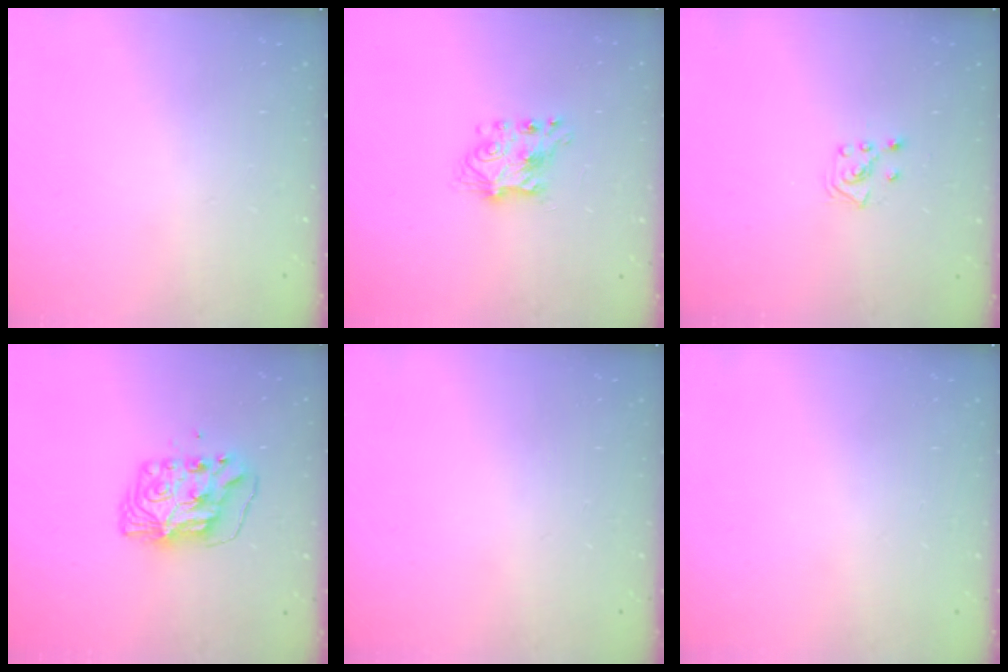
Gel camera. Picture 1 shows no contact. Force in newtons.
{"total": 7.6, "press": 7.6, "slide": 0.7}
{"total": 4.4, "press": 4.3, "slide": 0.6}
{"total": 8.6, "press": 8.5, "slide": 1.1}
{"total": 0.0}
{"total": 0.0}